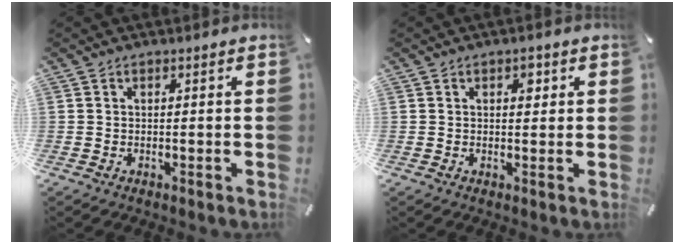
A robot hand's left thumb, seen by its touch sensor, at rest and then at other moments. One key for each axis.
{"total": 2.5, "fx": 1.0, "fy": 1.6, "fz": 1.6, "tx": -0.010, "ty": -0.004, "tz": 0.012}